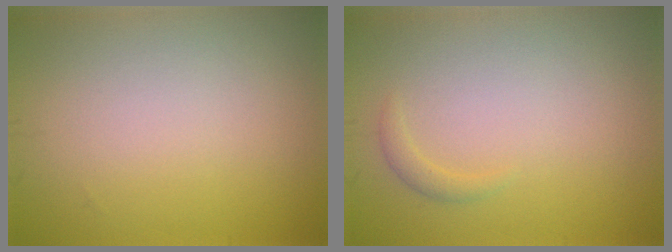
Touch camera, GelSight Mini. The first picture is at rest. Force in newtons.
{"total": 0.9, "press": 0.9, "slide": 0.0}